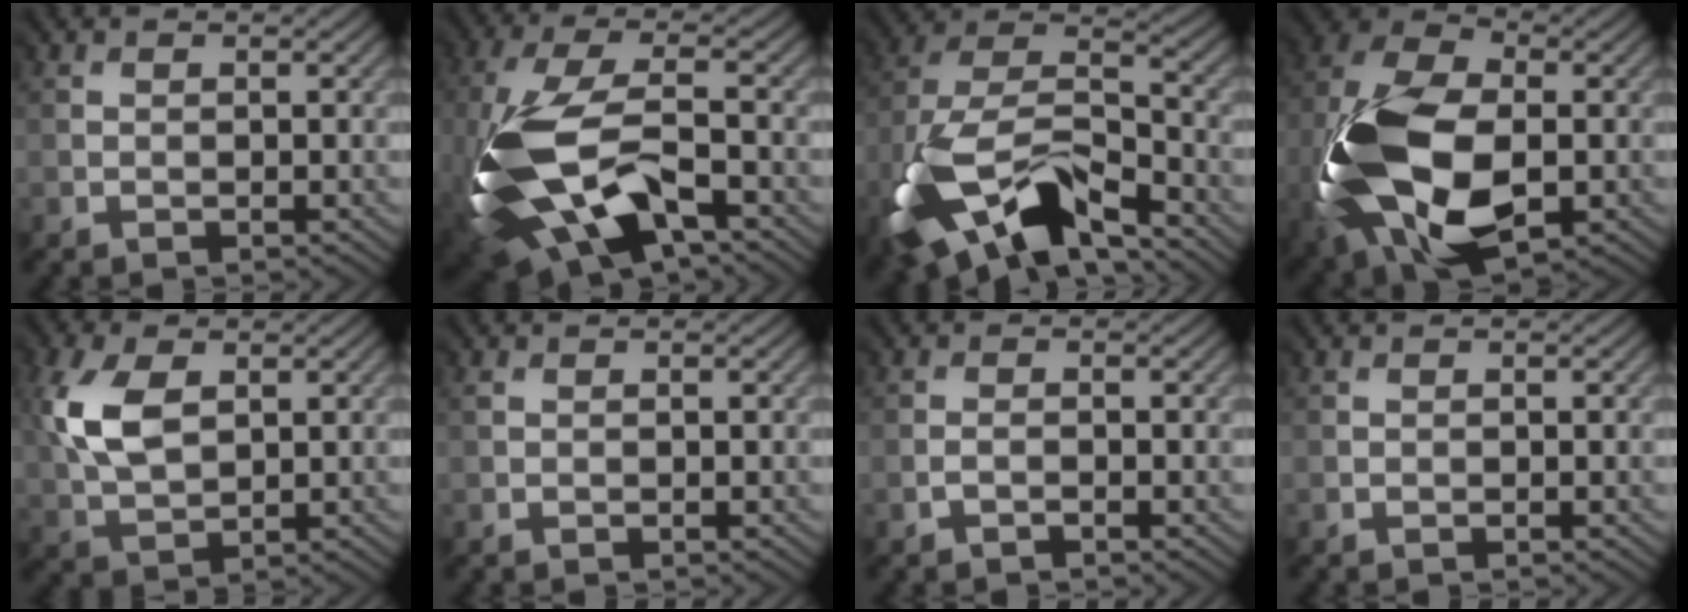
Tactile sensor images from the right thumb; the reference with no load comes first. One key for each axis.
{"total": 13.1, "fx": -4.6, "fy": 6.2, "fz": 10.6, "tx": -0.266, "ty": -0.009, "tz": -0.089}
{"total": 15.3, "fx": -8.9, "fy": 7.0, "fz": 10.3, "tx": -0.238, "ty": -0.036, "tz": -0.173}
{"total": 16.1, "fx": -3.6, "fy": 9.7, "fz": 12.3, "tx": -0.287, "ty": -0.012, "tz": -0.074}
{"total": 7.8, "fx": 2.5, "fy": 4.9, "fz": 5.4, "tx": -0.156, "ty": 0.011, "tz": 0.048}
{"total": 1.0, "fx": 0.4, "fy": 0.6, "fz": 0.7, "tx": -0.014, "ty": -0.001, "tz": 0.010}
{"total": 0.9, "fx": -0.7, "fy": -0.4, "fz": -0.5, "tx": 0.007, "ty": 0.000, "tz": -0.014}
{"total": 0.0}